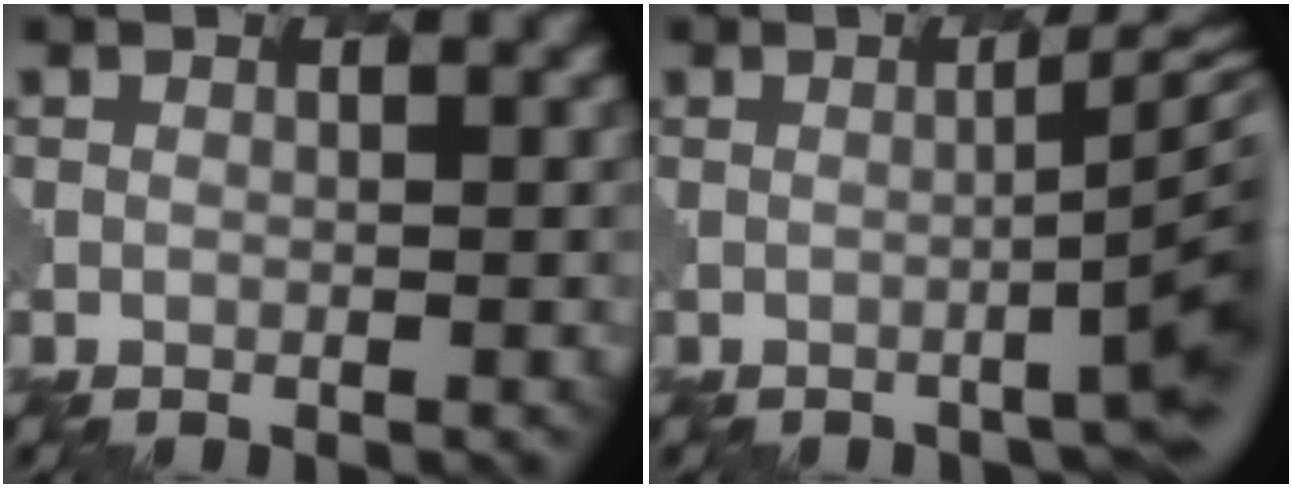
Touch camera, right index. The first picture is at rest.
{"total": 5.8, "force": [-1.5, 0.7, 5.5], "torque": [-0.065, 0.012, -0.020]}